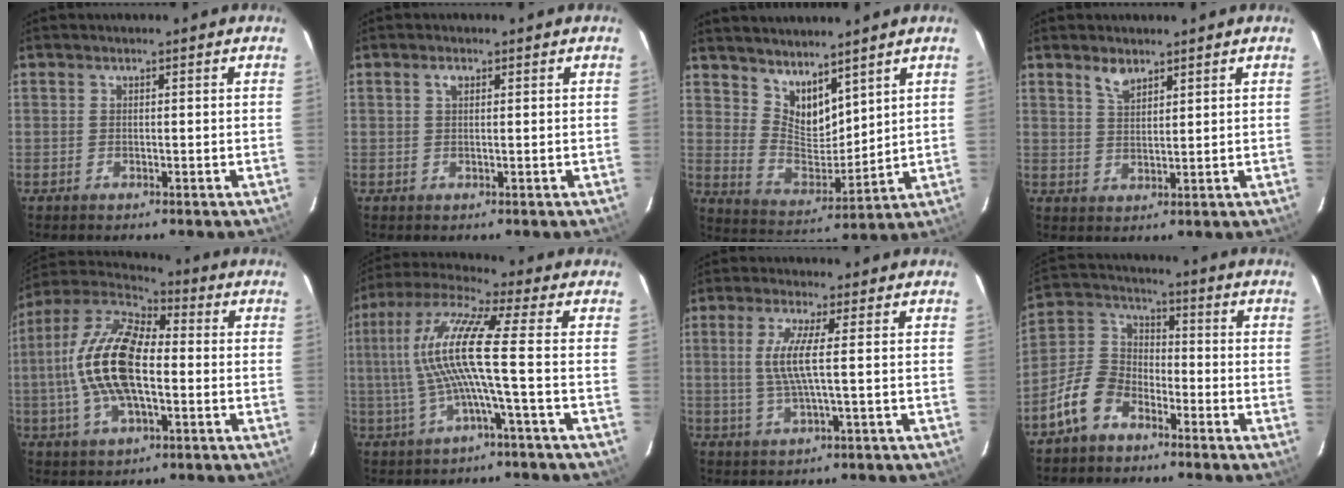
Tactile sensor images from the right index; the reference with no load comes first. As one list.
[{"total": 1.3, "force": [0.6, 0.5, 1.0], "torque": [-0.021, 0.005, 0.009]}, {"total": 9.1, "force": [7.1, 4.0, 4.0], "torque": [-0.068, -0.004, 0.143]}, {"total": 3.4, "force": [2.6, 1.2, 1.8], "torque": [-0.033, 0.002, 0.047]}, {"total": 17.2, "force": [-1.1, 7.9, 15.3], "torque": [-0.308, 0.011, -0.031]}, {"total": 12.2, "force": [-0.9, -0.9, 12.1], "torque": [-0.237, 0.007, -0.017]}, {"total": 5.9, "force": [0.4, -0.3, 5.9], "torque": [-0.122, -0.006, 0.011]}, {"total": 9.6, "force": [-6.2, 5.8, 4.4], "torque": [-0.102, 0.029, -0.126]}]